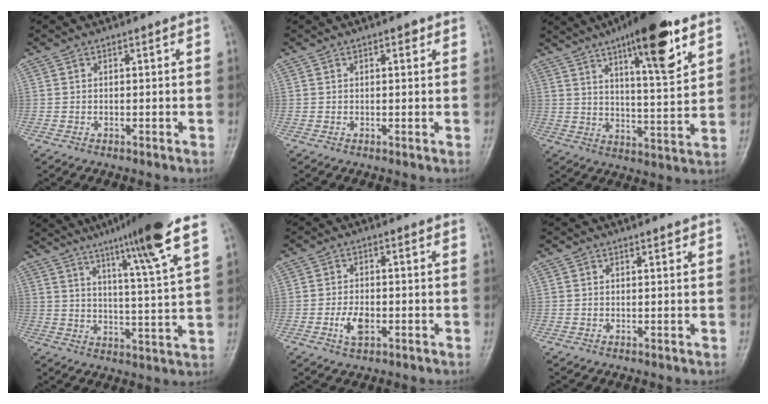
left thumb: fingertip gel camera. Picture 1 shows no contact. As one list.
[{"total": 1.5, "force": [0.8, 0.7, 1.1], "torque": [-0.011, 0.000, 0.008]}, {"total": 16.6, "force": [9.7, 4.2, 12.8], "torque": [-0.171, -0.047, 0.149]}, {"total": 16.6, "force": [11.0, 0.0, 12.5], "torque": [-0.187, -0.042, 0.158]}, {"total": 4.4, "force": [-1.5, 2.4, 3.4], "torque": [-0.064, 0.004, -0.026]}, {"total": 0.8, "force": [0.7, 0.2, 0.4], "torque": [-0.007, -0.005, 0.009]}]